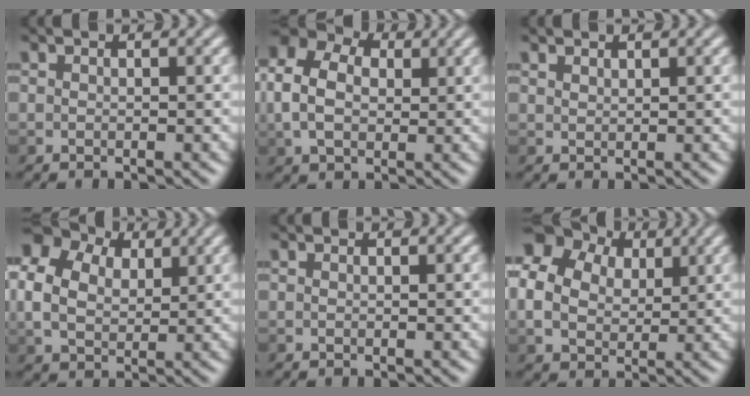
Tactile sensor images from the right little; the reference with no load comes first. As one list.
[{"total": 6.8, "force": [0.5, 5.0, 4.6], "torque": [-0.117, 0.014, 0.009]}, {"total": 1.2, "force": [1.1, 0.5, 0.3], "torque": [-0.013, -0.005, 0.030]}, {"total": 8.4, "force": [3.0, 6.3, 4.6], "torque": [-0.117, 0.026, 0.049]}, {"total": 0.0}, {"total": 9.0, "force": [2.6, 6.9, 5.1], "torque": [-0.120, 0.025, 0.042]}]